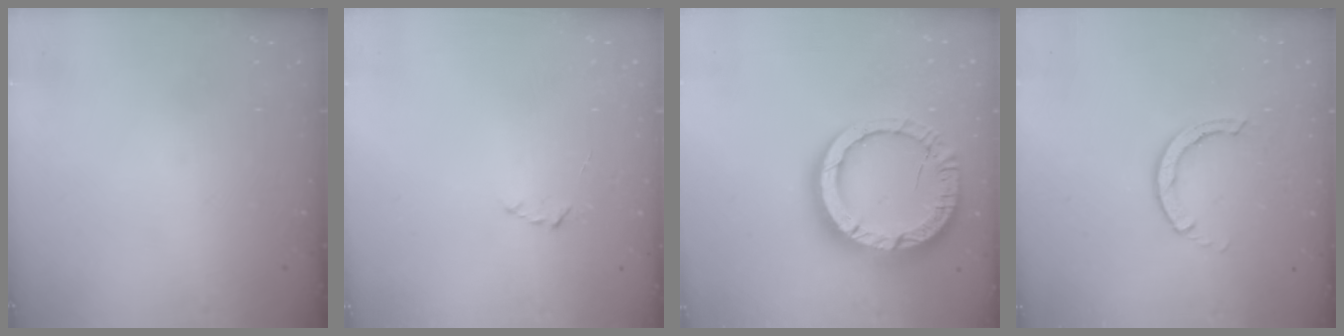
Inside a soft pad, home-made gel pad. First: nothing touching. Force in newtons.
{"total": 1.9, "press": 1.9, "slide": 0.2}
{"total": 18.6, "press": 18.5, "slide": 1.6}
{"total": 2.8, "press": 2.8, "slide": 0.2}